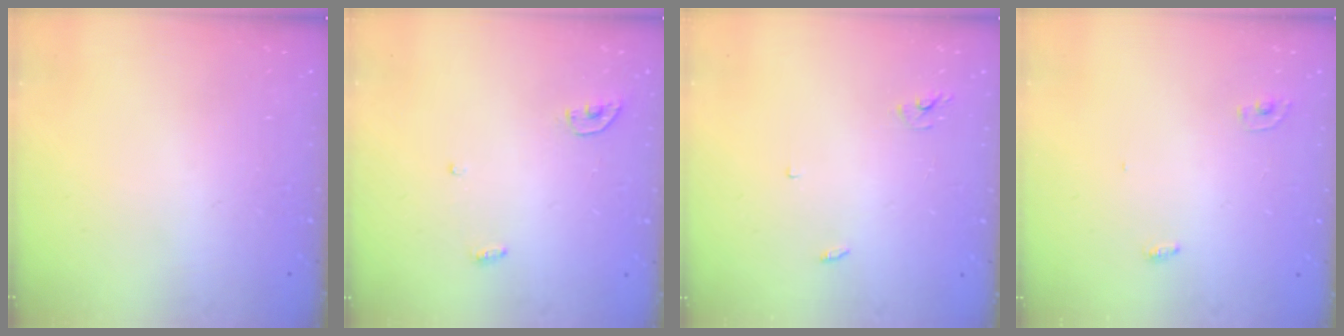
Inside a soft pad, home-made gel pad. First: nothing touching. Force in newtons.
{"total": 3.8, "press": 3.8, "slide": 0.3}
{"total": 2.5, "press": 2.5, "slide": 0.1}
{"total": 2.8, "press": 2.8, "slide": 0.1}